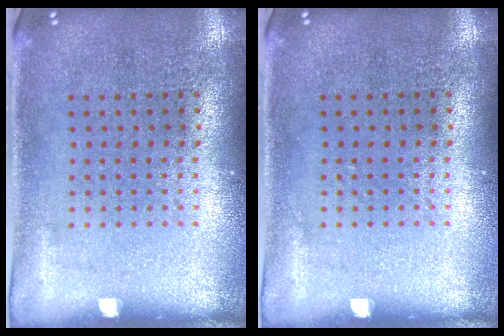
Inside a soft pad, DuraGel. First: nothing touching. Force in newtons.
{"total": 0.0}